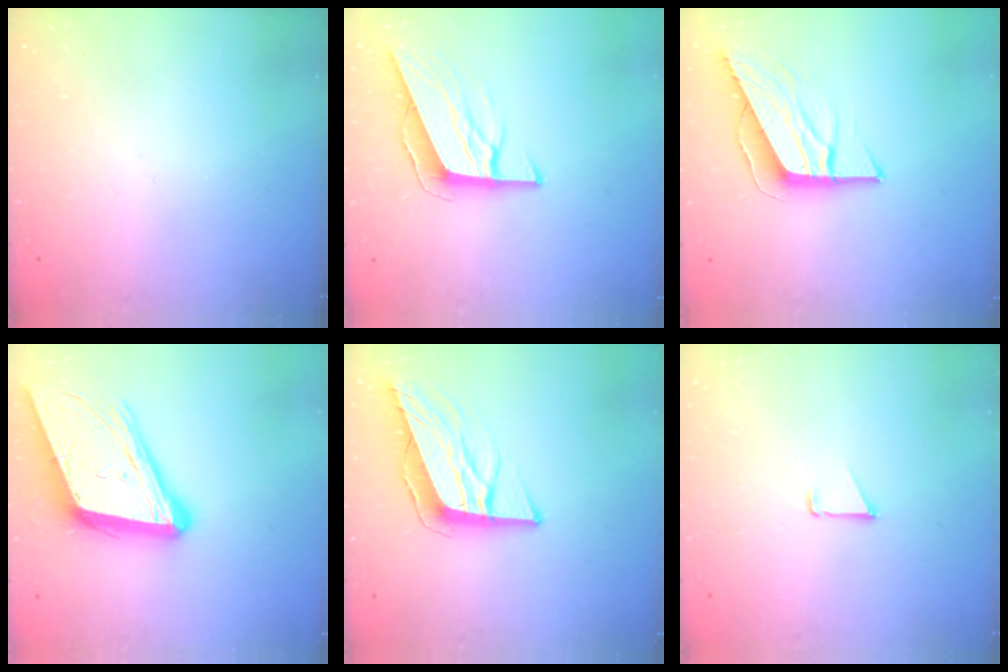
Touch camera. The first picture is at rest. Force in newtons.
{"total": 9.5, "press": 9.3, "slide": 1.9}
{"total": 9.8, "press": 9.8, "slide": 0.5}
{"total": 15.8, "press": 15.2, "slide": 4.2}
{"total": 11.2, "press": 10.6, "slide": 3.7}
{"total": 0.9, "press": 0.9, "slide": 0.1}